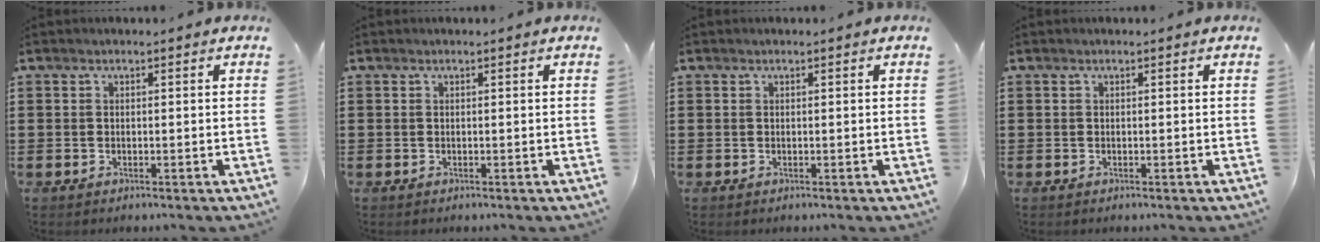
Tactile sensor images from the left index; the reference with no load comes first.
{"total": 0.0}
{"total": 0.0}
{"total": 0.0}